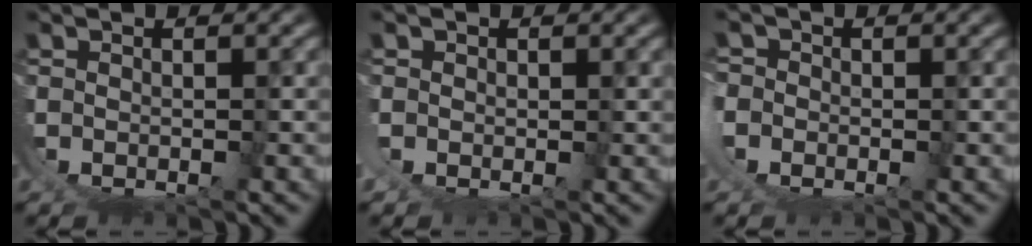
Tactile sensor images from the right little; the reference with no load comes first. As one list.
[{"total": 0.9, "force": [0.4, 0.7, 0.4], "torque": [-0.015, -0.003, 0.010]}, {"total": 0.6, "force": [-0.2, 0.3, 0.5], "torque": [-0.019, -0.001, -0.005]}]